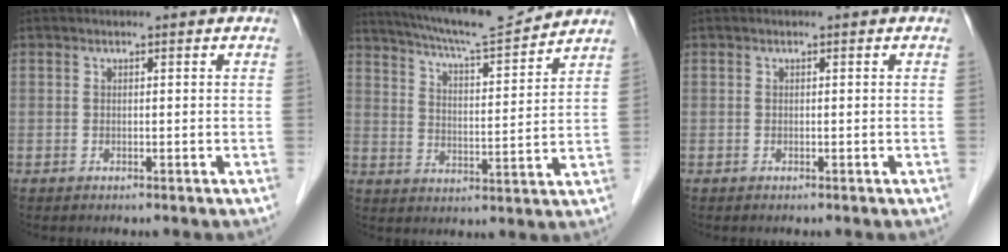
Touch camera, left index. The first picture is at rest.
{"total": 14.1, "force": [13.1, 0.3, 5.3], "torque": [-0.096, 0.001, 0.202]}
{"total": 0.0}